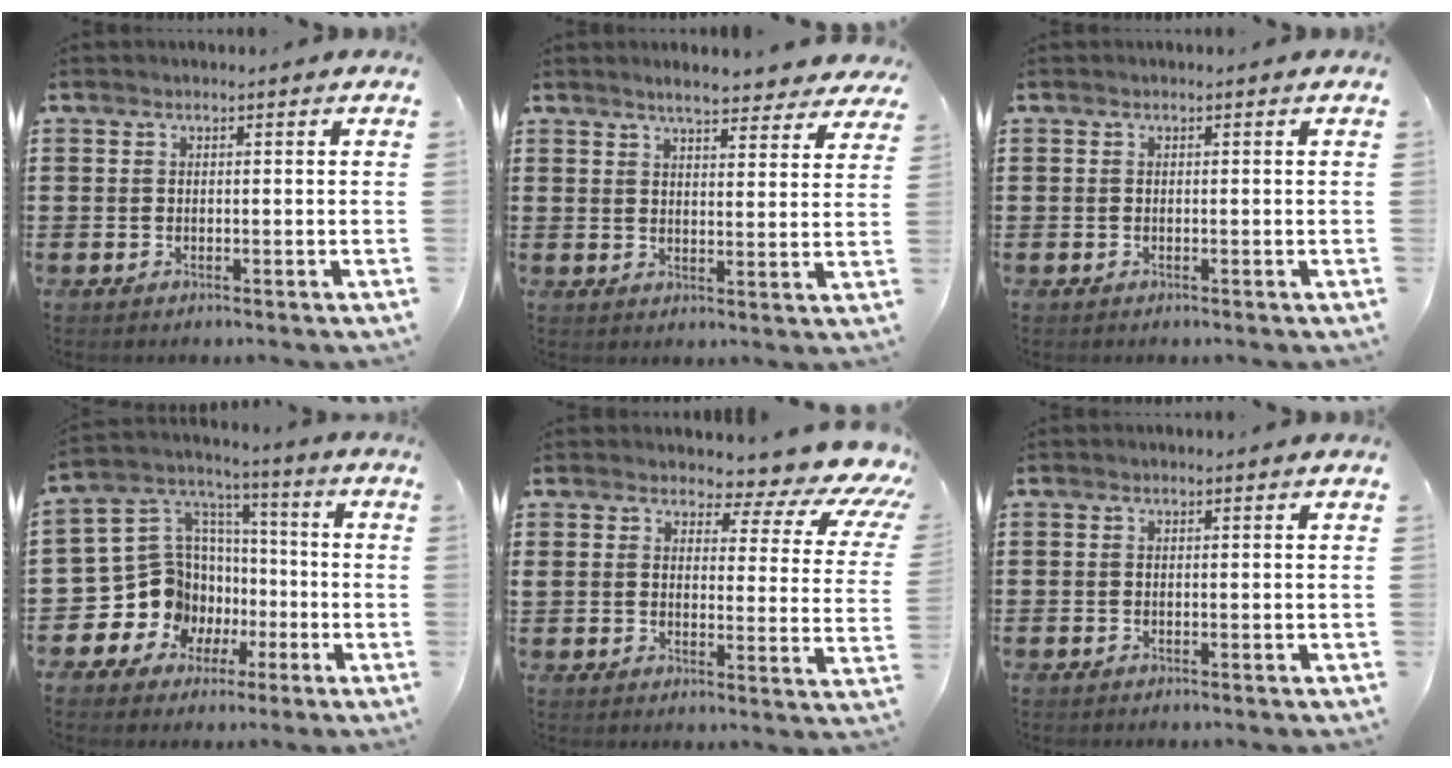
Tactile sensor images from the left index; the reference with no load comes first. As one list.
[{"total": 5.1, "force": [4.7, 0.4, 1.9], "torque": [-0.051, -0.012, 0.085]}, {"total": 0.0}, {"total": 11.5, "force": [-3.2, 10.8, 2.5], "torque": [-0.110, -0.010, -0.045]}, {"total": 4.9, "force": [3.7, 1.9, 2.7], "torque": [-0.055, -0.024, 0.054]}, {"total": 0.0}]